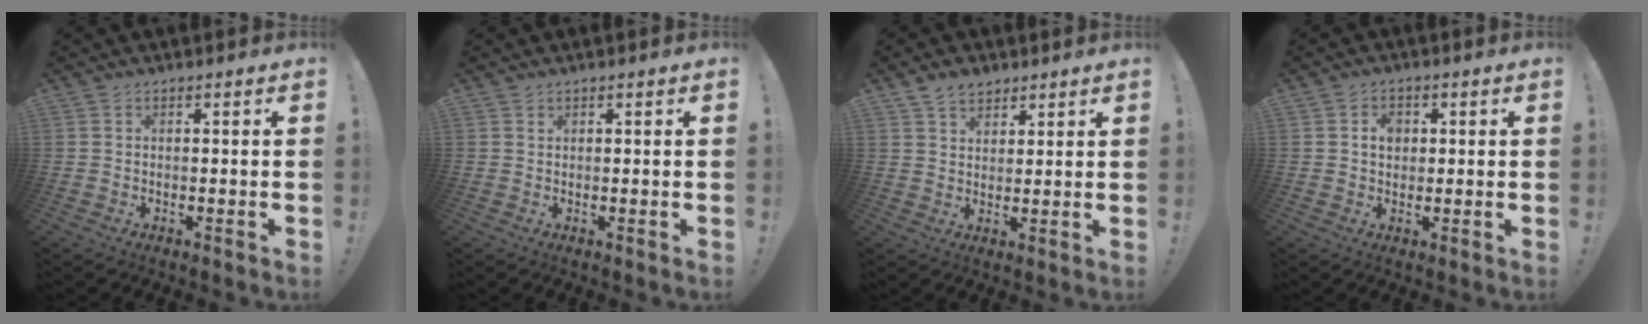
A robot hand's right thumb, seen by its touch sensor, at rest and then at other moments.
{"total": 0.6, "force": [0.5, 0.3, 0.1], "torque": [0.004, -0.003, 0.009]}
{"total": 5.5, "force": [3.9, 3.5, 1.7], "torque": [-0.029, -0.016, 0.074]}
{"total": 3.9, "force": [0.5, 3.2, 2.3], "torque": [-0.031, 0.001, 0.005]}